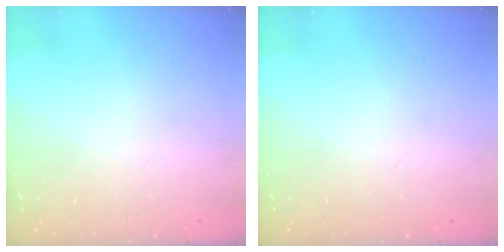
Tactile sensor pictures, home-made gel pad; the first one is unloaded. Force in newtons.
{"total": 0.0}